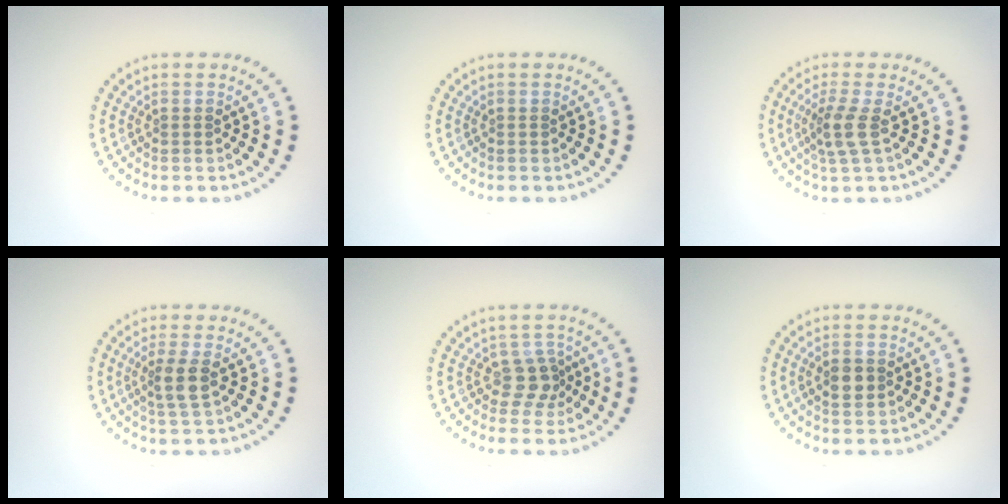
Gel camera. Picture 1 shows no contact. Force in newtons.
{"total": 0.0}
{"total": 2.5, "press": 2.0, "slide": 1.6}
{"total": 2.4, "press": 2.0, "slide": 1.3}
{"total": 2.3, "press": 1.9, "slide": 1.3}
{"total": 2.0, "press": 2.0, "slide": 0.2}